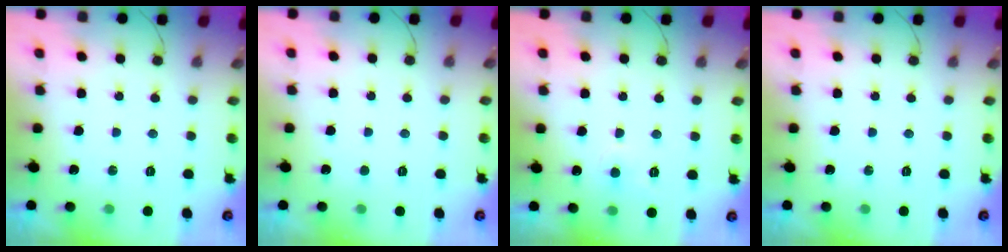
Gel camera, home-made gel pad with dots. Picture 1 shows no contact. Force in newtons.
{"total": 1.6, "press": 1.6, "slide": 0.1}
{"total": 5.3, "press": 5.3, "slide": 0.5}
{"total": 0.0}